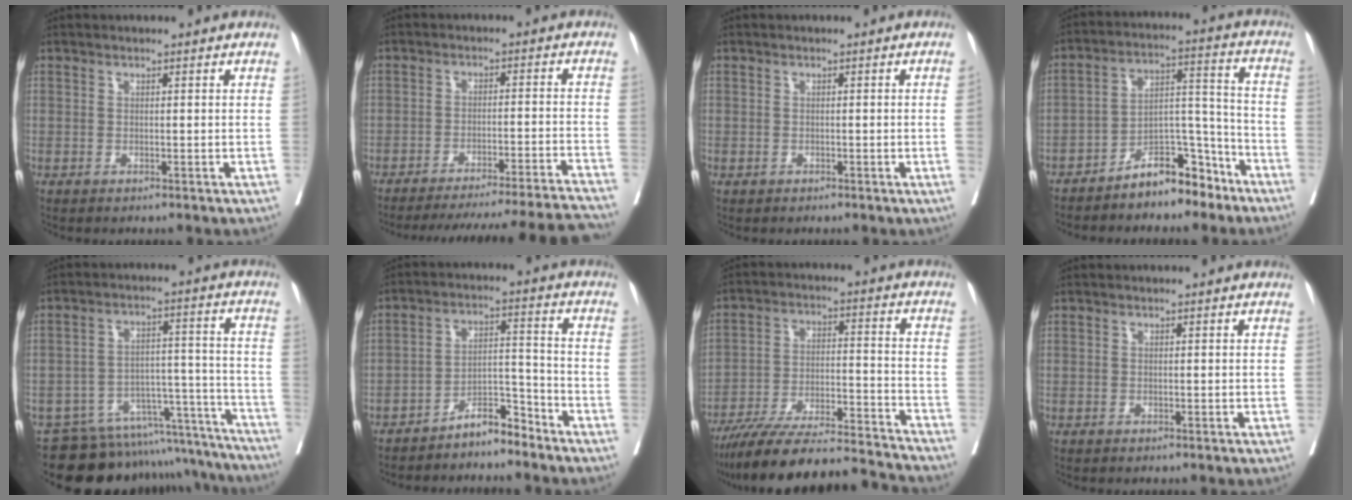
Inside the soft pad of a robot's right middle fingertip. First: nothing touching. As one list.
[{"total": 23.3, "force": [-21.9, -1.5, 7.8], "torque": [-0.082, -0.024, -0.286]}, {"total": 0.9, "force": [-0.2, -0.2, 0.9], "torque": [-0.014, 0.002, -0.002]}, {"total": 9.5, "force": [-7.5, 3.6, 4.6], "torque": [-0.074, 0.037, -0.130]}, {"total": 22.2, "force": [-20.8, 5.9, 4.8], "torque": [-0.036, 0.045, -0.276]}, {"total": 5.7, "force": [-5.1, 1.3, 2.1], "torque": [-0.030, 0.016, -0.092]}, {"total": 20.9, "force": [-19.4, 0.8, 7.8], "torque": [-0.128, -0.009, -0.303]}, {"total": 0.0}]